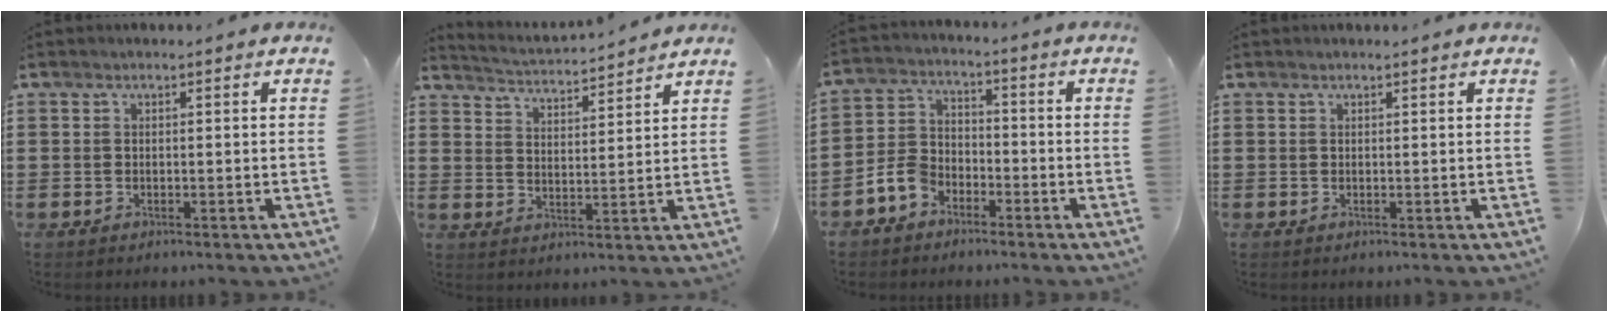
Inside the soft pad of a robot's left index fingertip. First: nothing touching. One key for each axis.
{"total": 2.8, "fx": 2.7, "fy": -0.4, "fz": -0.2, "tx": -0.016, "ty": -0.024, "tz": 0.041}
{"total": 5.4, "fx": -3.7, "fy": 3.3, "fz": 1.9, "tx": -0.065, "ty": 0.006, "tz": -0.080}
{"total": 0.0}